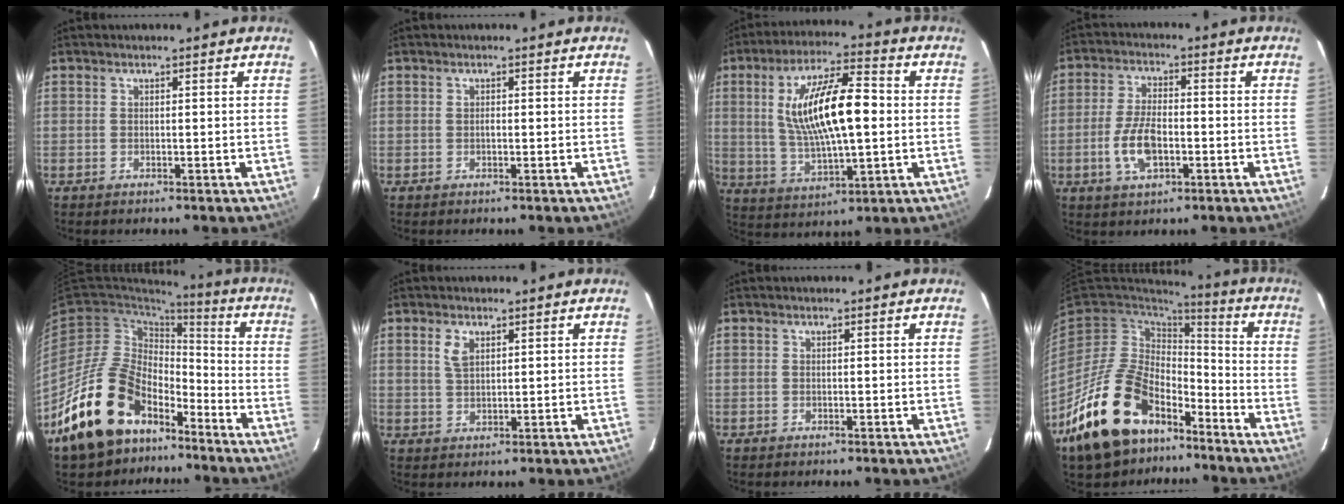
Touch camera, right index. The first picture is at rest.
{"total": 1.3, "force": [-0.5, 0.6, 1.0], "torque": [-0.017, 0.006, -0.009]}
{"total": 16.7, "force": [1.5, 5.2, 15.7], "torque": [-0.290, 0.009, 0.036]}
{"total": 8.2, "force": [-2.5, 3.9, 6.8], "torque": [-0.143, 0.000, -0.045]}
{"total": 20.9, "force": [-13.6, 12.3, 10.0], "torque": [-0.199, 0.022, -0.214]}
{"total": 3.1, "force": [1.4, 1.7, 2.2], "torque": [-0.042, 0.004, 0.028]}
{"total": 0.0}
{"total": 22.8, "force": [-14.1, 12.9, 12.5], "torque": [-0.252, 0.004, -0.220]}